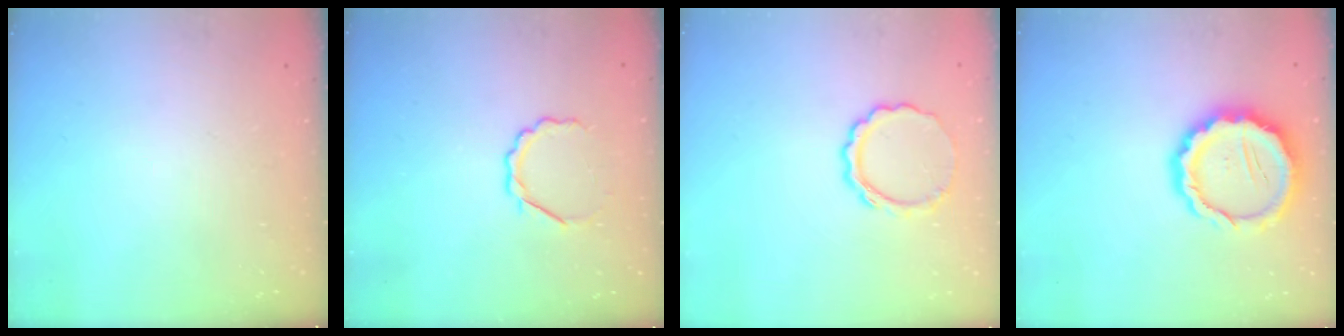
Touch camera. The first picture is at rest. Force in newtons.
{"total": 5.5, "press": 5.4, "slide": 1.3}
{"total": 7.6, "press": 7.6, "slide": 0.7}
{"total": 12.8, "press": 12.6, "slide": 2.1}